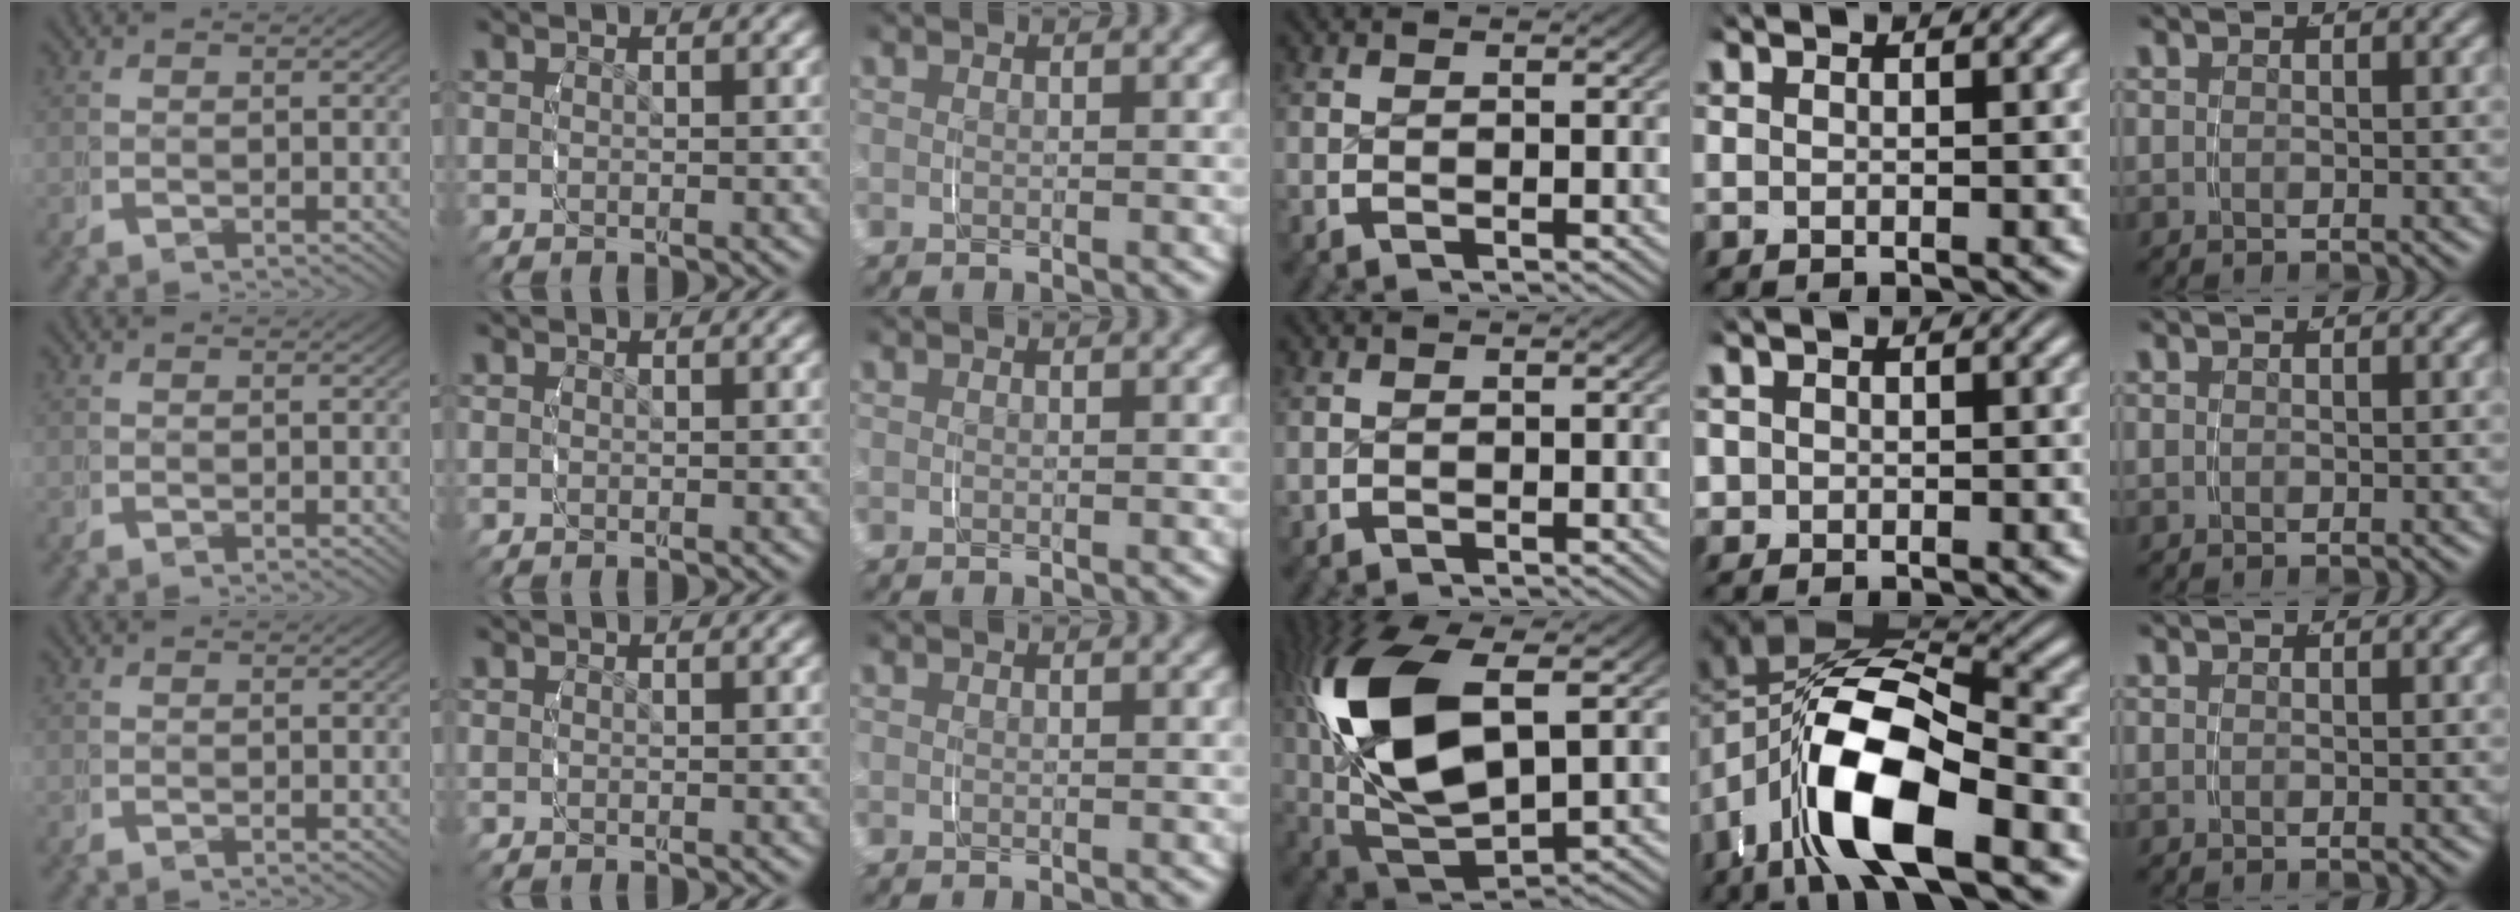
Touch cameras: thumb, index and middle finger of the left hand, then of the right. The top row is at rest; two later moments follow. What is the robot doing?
{"motion": "grasp_and_lifting", "object": "fork"}